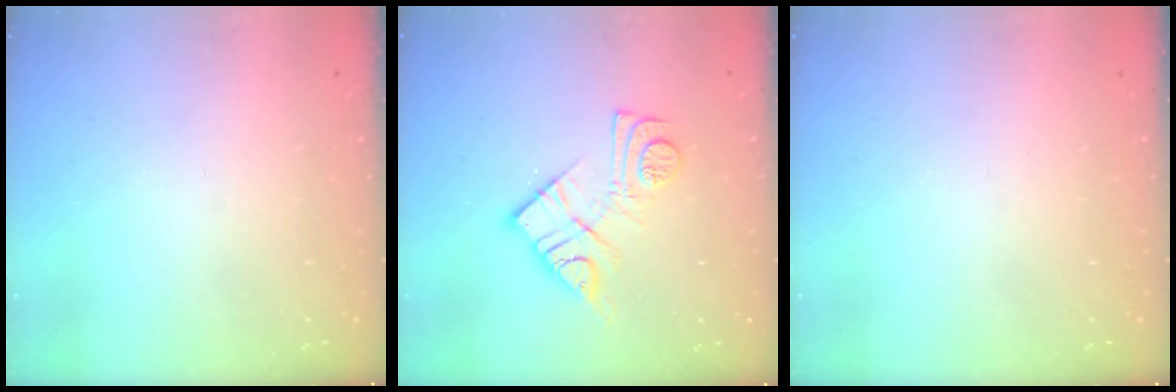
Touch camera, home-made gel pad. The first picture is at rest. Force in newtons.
{"total": 12.3, "press": 12.3, "slide": 0.2}
{"total": 0.0}